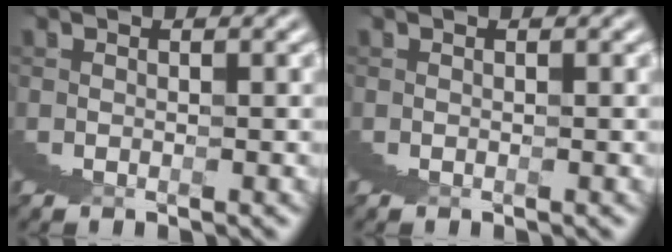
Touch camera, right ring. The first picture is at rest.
{"total": 0.0}